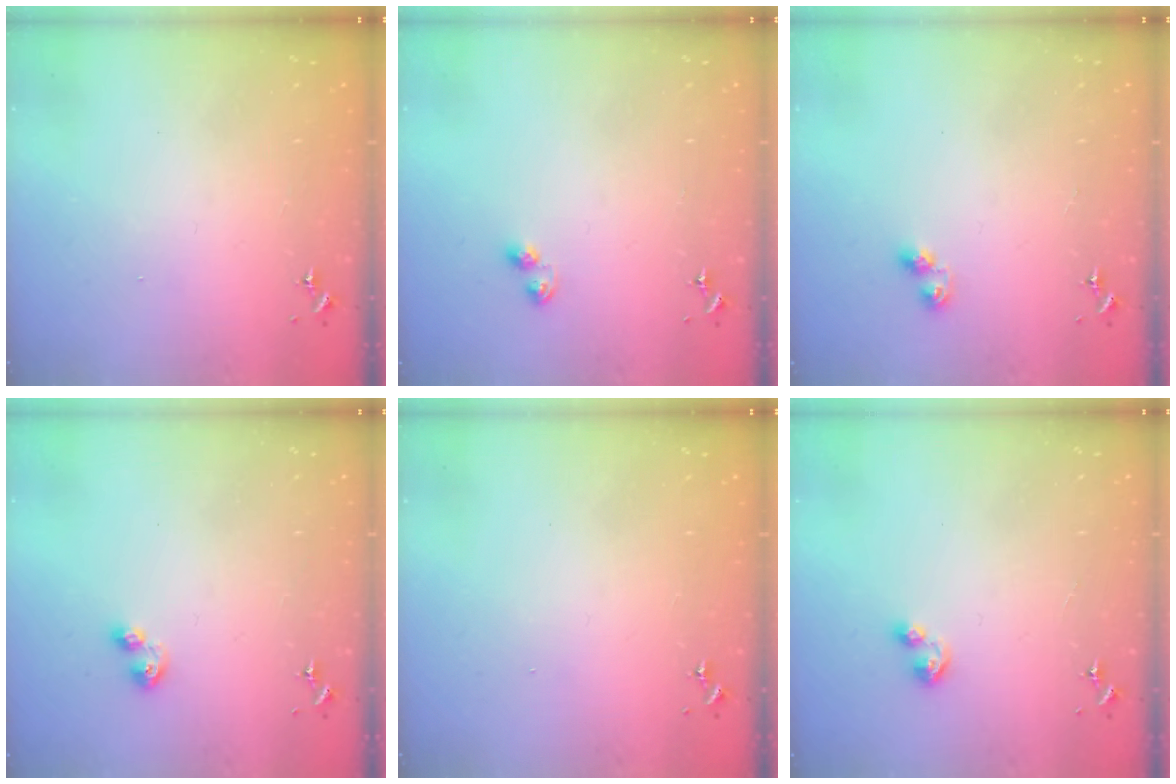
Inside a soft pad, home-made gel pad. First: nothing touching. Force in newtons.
{"total": 3.8, "press": 3.8, "slide": 0.4}
{"total": 5.4, "press": 5.4, "slide": 0.2}
{"total": 5.9, "press": 5.8, "slide": 1.0}
{"total": 0.0}
{"total": 6.5, "press": 6.5, "slide": 0.7}